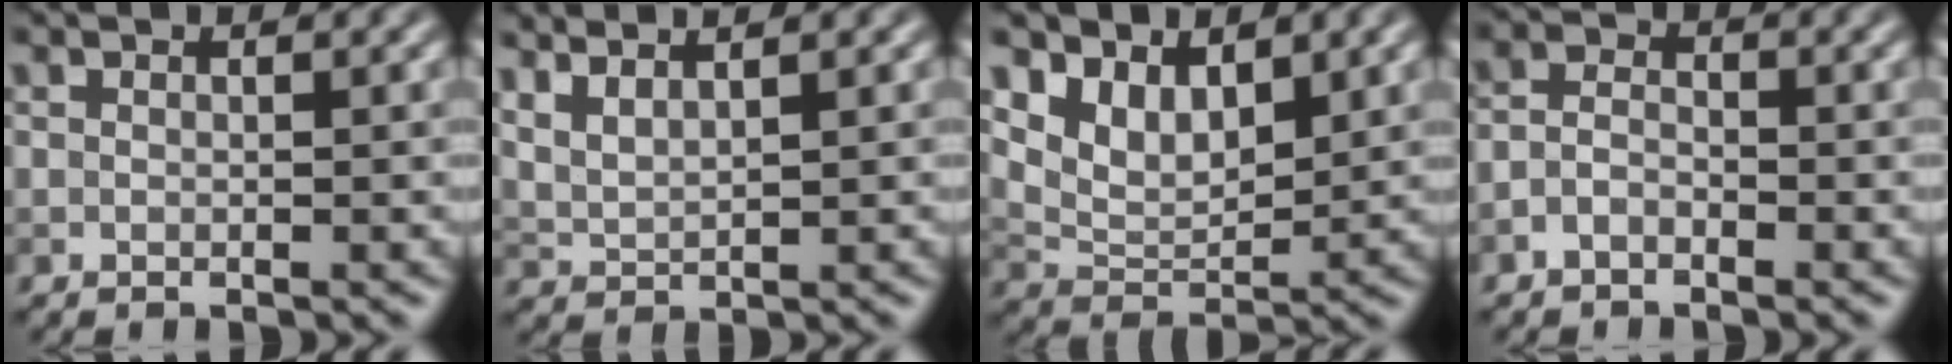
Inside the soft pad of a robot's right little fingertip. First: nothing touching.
{"total": 3.5, "force": [2.7, 1.0, 2.0], "torque": [-0.031, 0.015, 0.039]}
{"total": 4.2, "force": [2.8, 2.3, 2.0], "torque": [-0.044, -0.011, 0.051]}
{"total": 1.7, "force": [-1.1, 0.9, 1.0], "torque": [-0.019, 0.004, -0.027]}